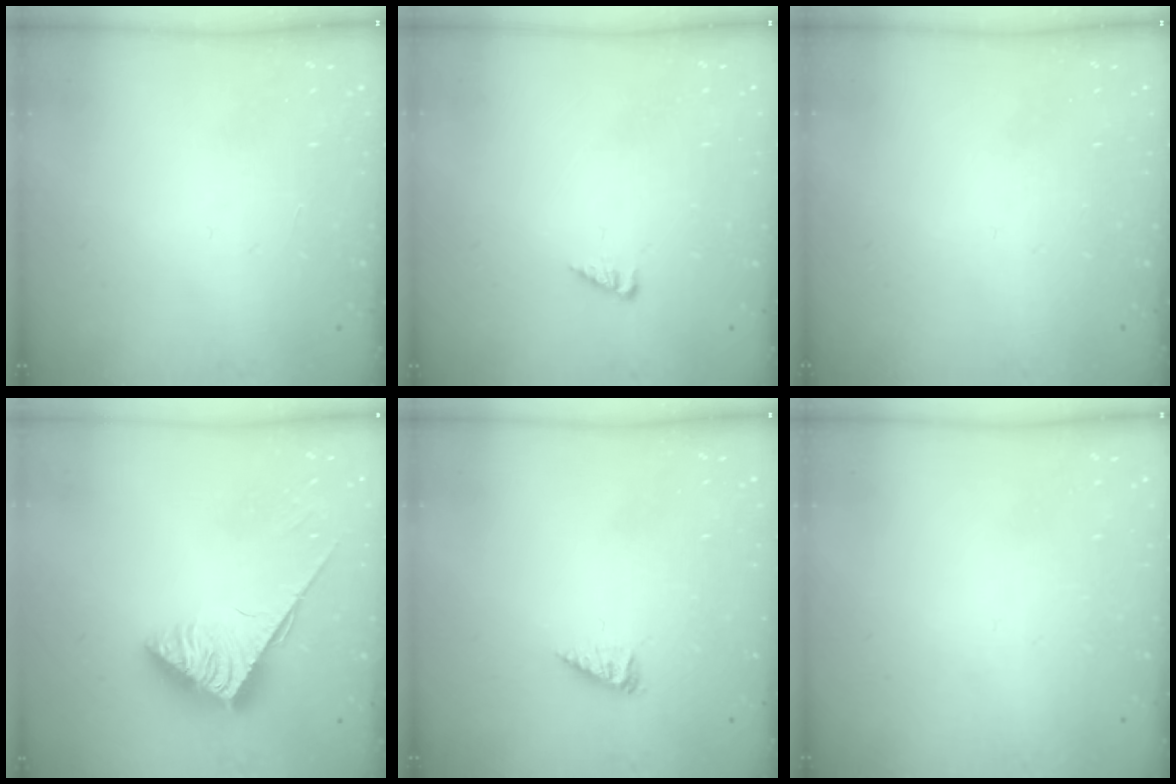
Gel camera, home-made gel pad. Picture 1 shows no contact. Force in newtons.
{"total": 2.6, "press": 2.6, "slide": 0.2}
{"total": 0.0}
{"total": 4.0, "press": 3.9, "slide": 0.6}
{"total": 2.5, "press": 2.5, "slide": 0.3}
{"total": 0.0}